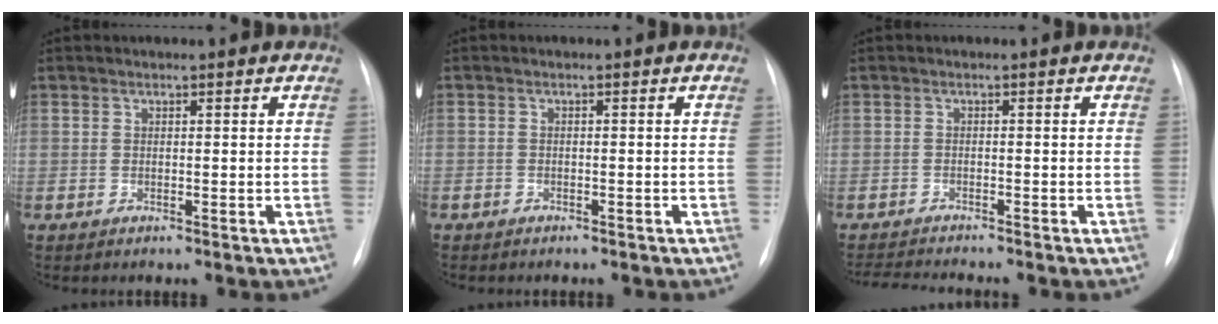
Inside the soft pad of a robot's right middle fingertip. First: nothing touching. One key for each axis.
{"total": 1.9, "fx": -1.5, "fy": 1.0, "fz": 0.6, "tx": -0.012, "ty": 0.000, "tz": -0.015}
{"total": 4.2, "fx": -4.0, "fy": -0.7, "fz": 1.0, "tx": -0.019, "ty": -0.017, "tz": -0.067}